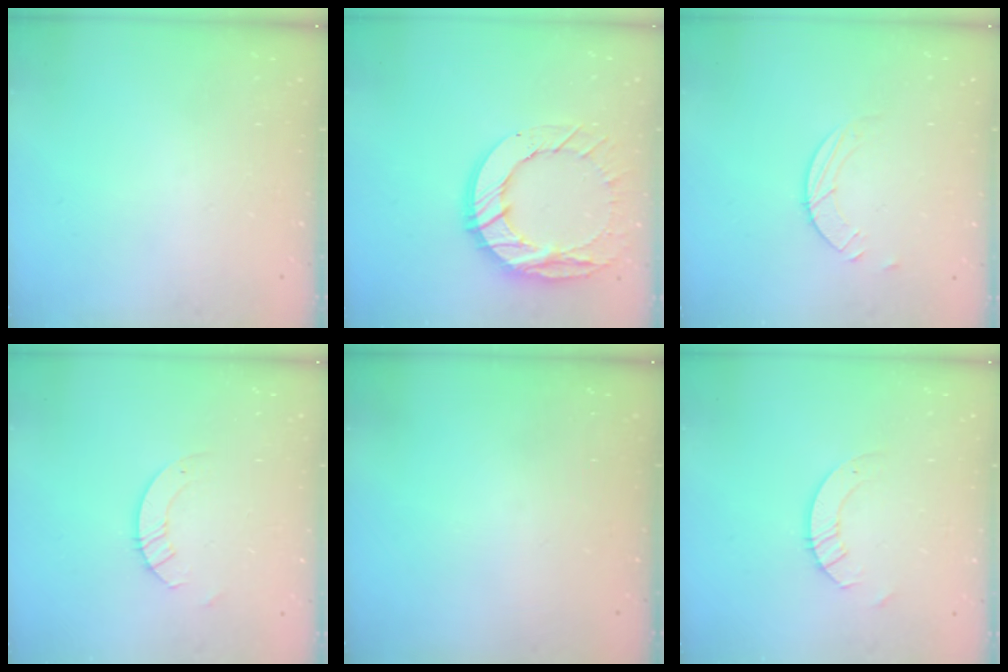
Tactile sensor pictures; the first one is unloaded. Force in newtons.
{"total": 16.6, "press": 16.6, "slide": 1.5}
{"total": 2.6, "press": 2.6, "slide": 0.3}
{"total": 2.6, "press": 2.6, "slide": 0.2}
{"total": 0.0}
{"total": 3.5, "press": 3.5, "slide": 0.3}